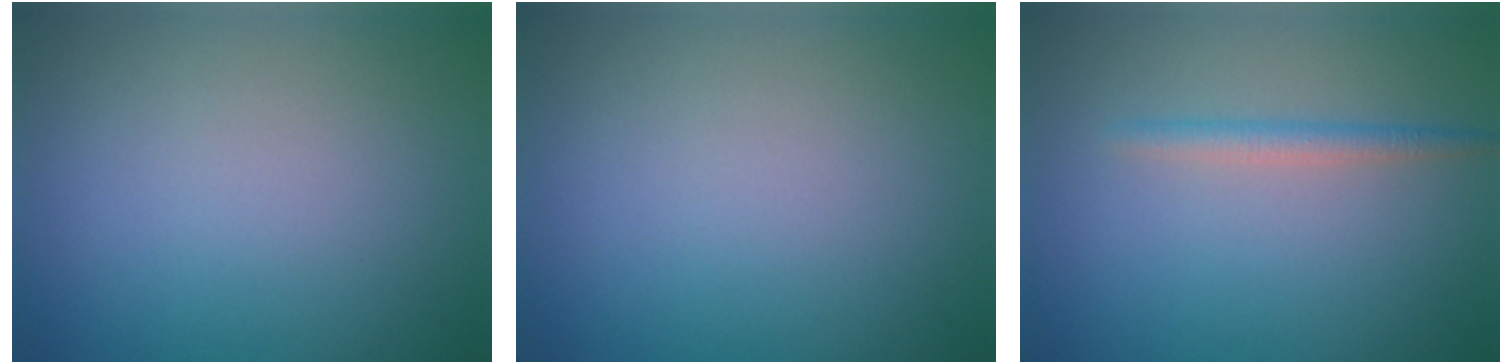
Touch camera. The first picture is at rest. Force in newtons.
{"total": 0.0}
{"total": 1.5, "press": 1.5, "slide": 0.0}